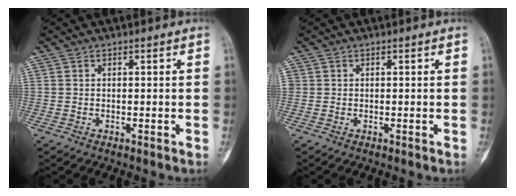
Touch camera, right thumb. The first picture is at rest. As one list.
[{"total": 0.6, "force": [0.1, 0.6, 0.1], "torque": [0.005, 0.004, 0.001]}]